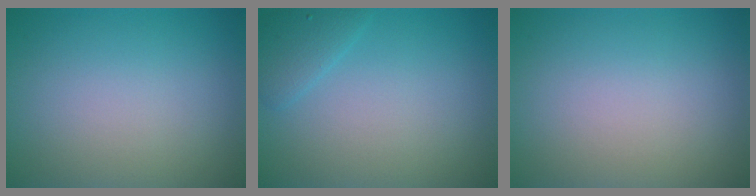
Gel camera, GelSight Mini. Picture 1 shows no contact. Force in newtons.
{"total": 1.6, "press": 1.6, "slide": 0.1}
{"total": 0.0}